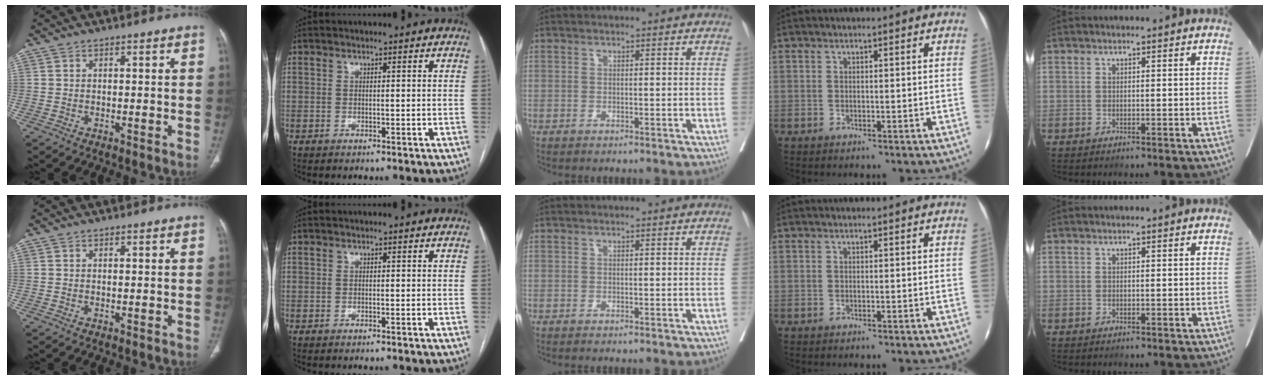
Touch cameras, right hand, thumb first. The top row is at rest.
{}